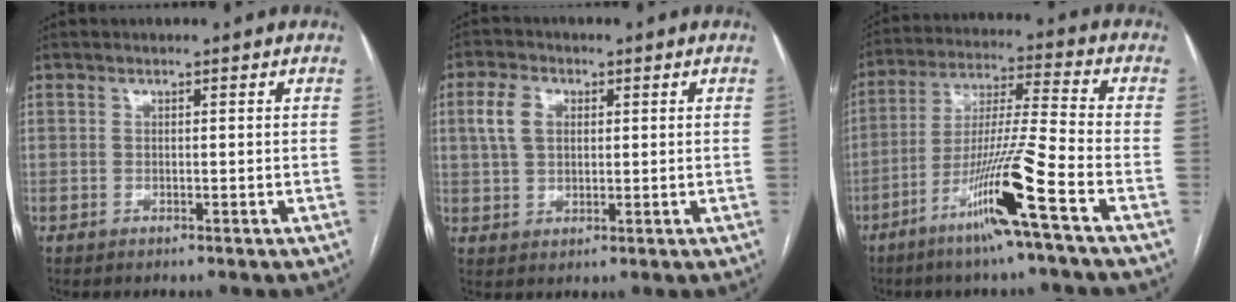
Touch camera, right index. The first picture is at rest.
{"total": 5.1, "force": [1.4, 3.4, 3.5], "torque": [-0.091, 0.018, 0.029]}
{"total": 13.1, "force": [-6.9, -1.8, 11.0], "torque": [-0.209, -0.020, -0.134]}